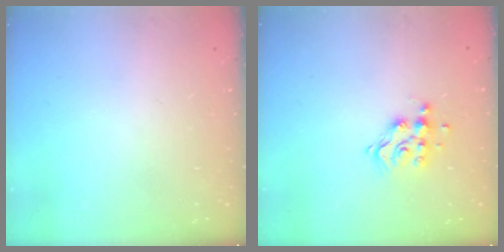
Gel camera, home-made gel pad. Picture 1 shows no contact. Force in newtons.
{"total": 11.8, "press": 11.7, "slide": 1.0}